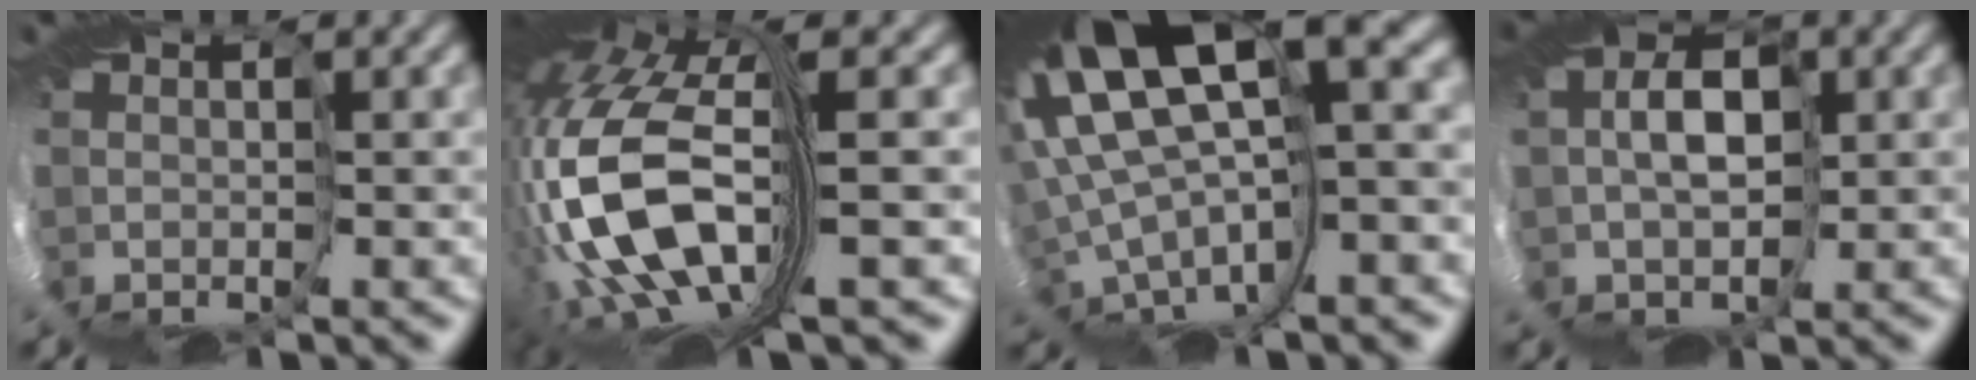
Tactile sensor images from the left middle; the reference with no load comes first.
{"total": 11.9, "force": [-2.4, 3.9, 11.0], "torque": [-0.292, -0.020, -0.028]}
{"total": 11.8, "force": [3.5, 2.7, 11.0], "torque": [-0.247, -0.003, 0.090]}
{"total": 1.7, "force": [0.4, 0.2, 1.6], "torque": [-0.043, 0.031, 0.003]}